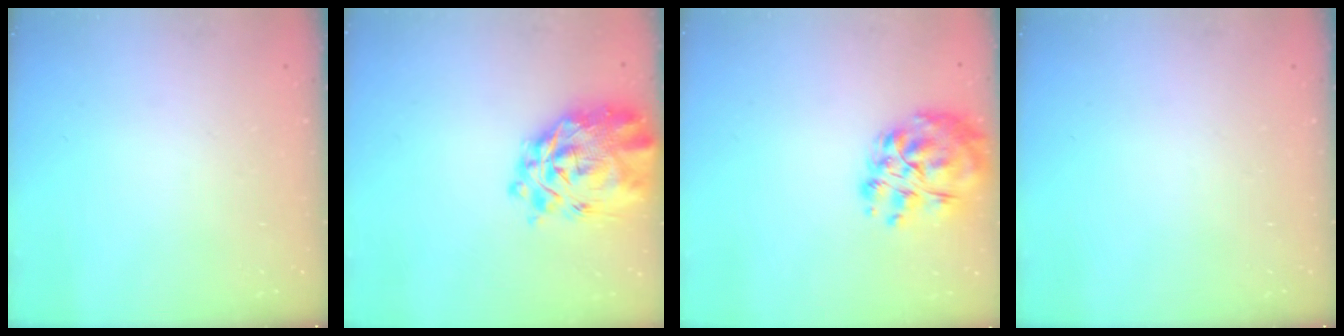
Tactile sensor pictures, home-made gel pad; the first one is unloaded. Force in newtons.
{"total": 9.4, "press": 8.7, "slide": 3.6}
{"total": 13.7, "press": 13.3, "slide": 3.2}
{"total": 0.0}